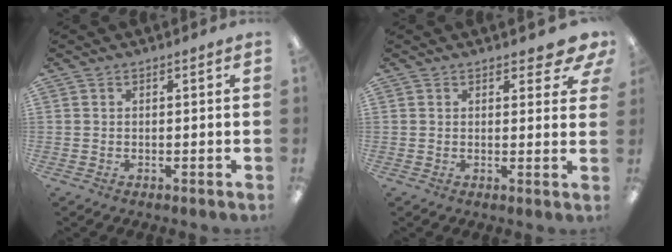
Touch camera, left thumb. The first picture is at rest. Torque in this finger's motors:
{"motor_torque": [0.06, 0.08, -0.18, -0.04, 0.03]}